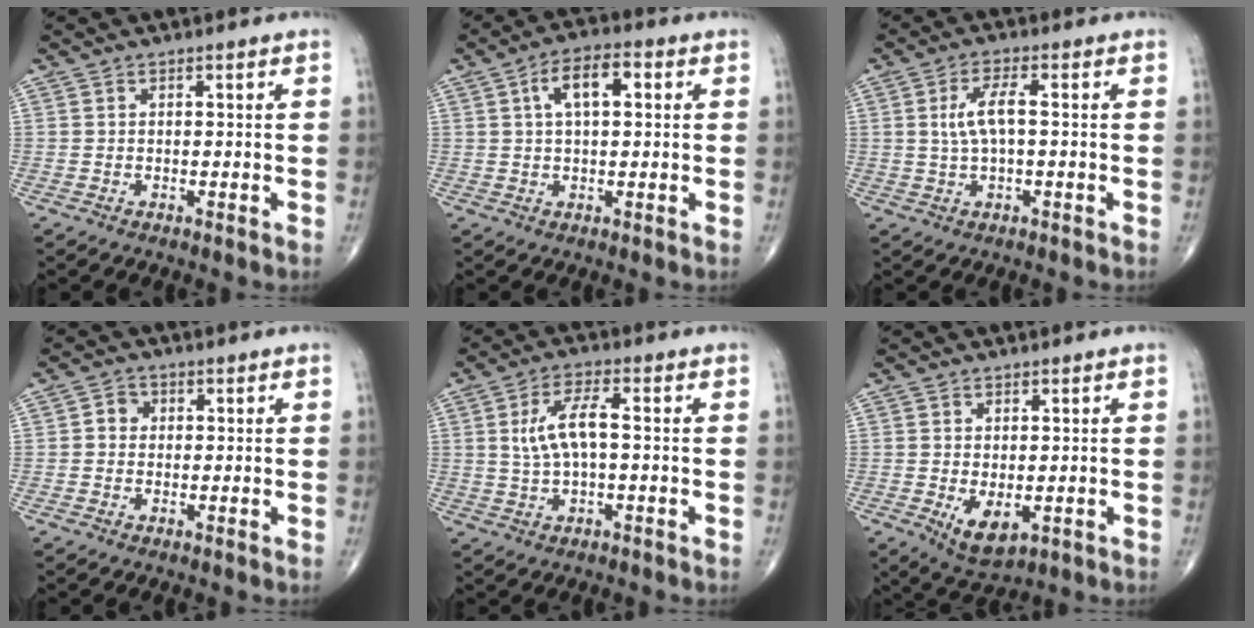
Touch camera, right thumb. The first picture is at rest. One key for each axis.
{"total": 7.2, "fx": 1.8, "fy": 3.4, "fz": 6.1, "tx": -0.101, "ty": 0.015, "tz": 0.026}
{"total": 5.4, "fx": 0.5, "fy": 1.7, "fz": 5.1, "tx": -0.118, "ty": 0.012, "tz": 0.008}
{"total": 2.4, "fx": 0.2, "fy": 2.2, "fz": 1.0, "tx": -0.001, "ty": 0.006, "tz": -0.004}
{"total": 7.4, "fx": 0.7, "fy": 2.8, "fz": 6.9, "tx": -0.146, "ty": 0.017, "tz": 0.012}
{"total": 5.6, "fx": -1.0, "fy": 3.0, "fz": 4.7, "tx": -0.071, "ty": -0.012, "tz": -0.002}